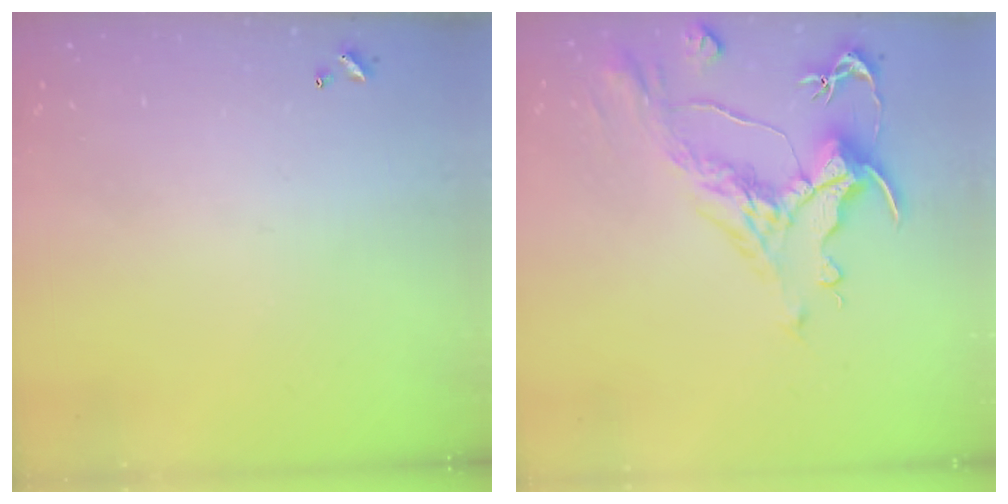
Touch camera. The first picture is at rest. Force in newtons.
{"total": 2.6, "press": 2.1, "slide": 1.6}